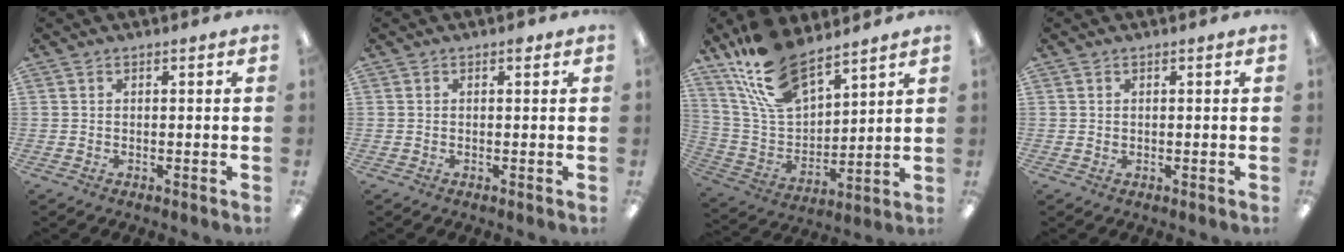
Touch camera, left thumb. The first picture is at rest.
{"total": 1.2, "force": [0.8, 0.5, 0.8], "torque": [-0.002, -0.003, 0.009]}
{"total": 17.4, "force": [13.2, 7.3, 8.6], "torque": [-0.185, -0.068, 0.244]}
{"total": 0.5, "force": [0.4, 0.3, 0.2], "torque": [-0.006, 0.002, 0.006]}